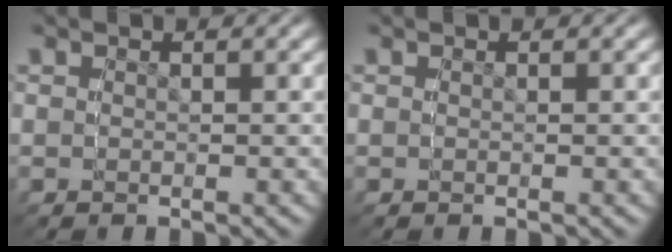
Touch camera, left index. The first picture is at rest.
{"total": 0.0}